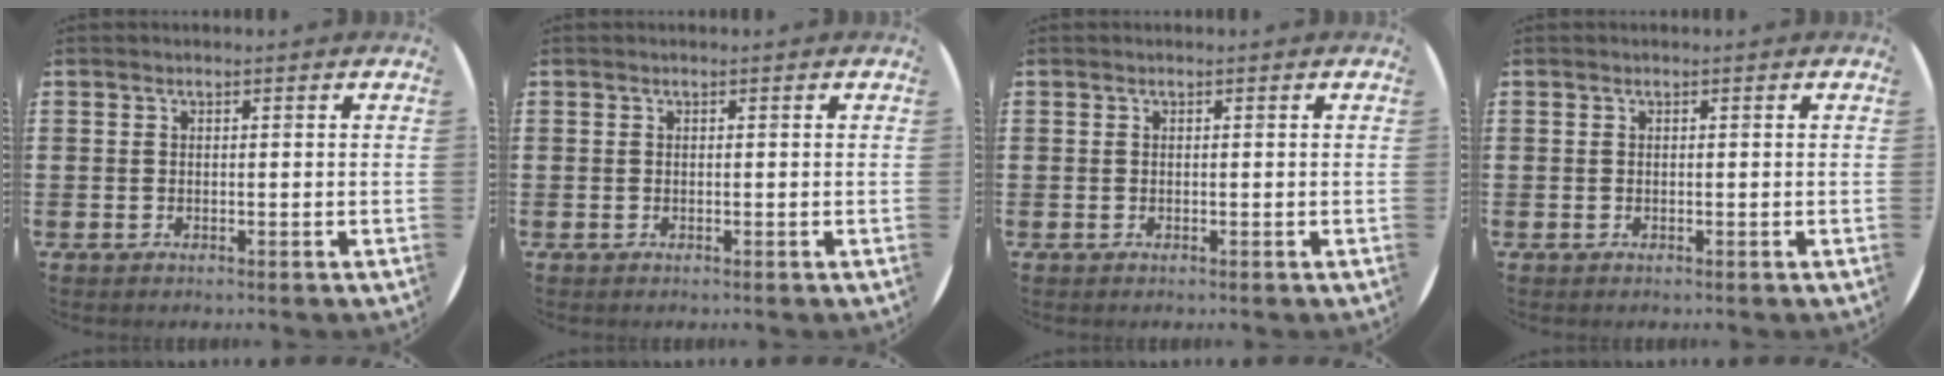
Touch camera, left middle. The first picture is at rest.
{"total": 0.0}
{"total": 0.0}
{"total": 0.0}